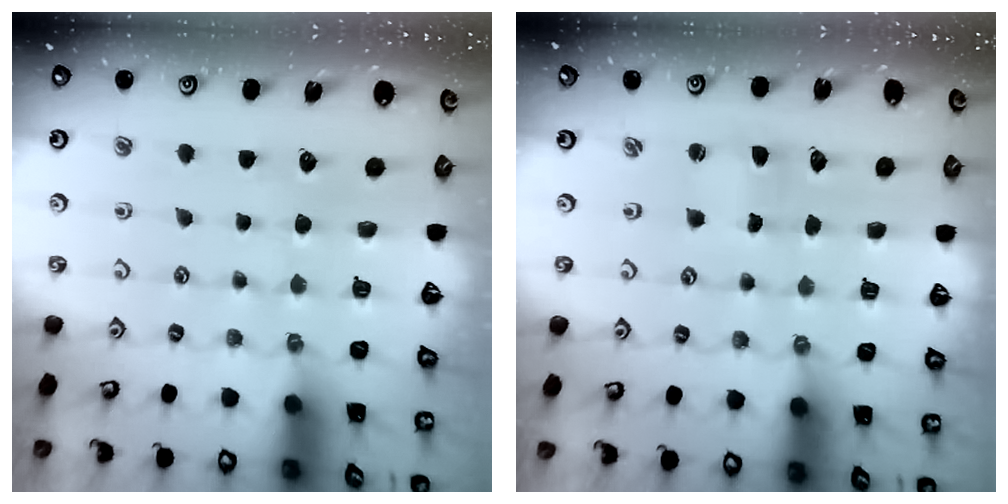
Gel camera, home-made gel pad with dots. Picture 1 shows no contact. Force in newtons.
{"total": 1.5, "press": 1.5, "slide": 0.0}